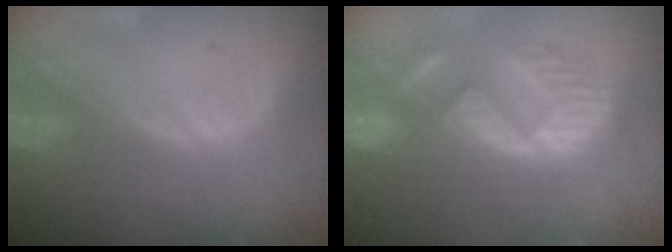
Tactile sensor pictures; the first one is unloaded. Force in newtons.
{"total": 9.7, "press": 9.7, "slide": 0.3}